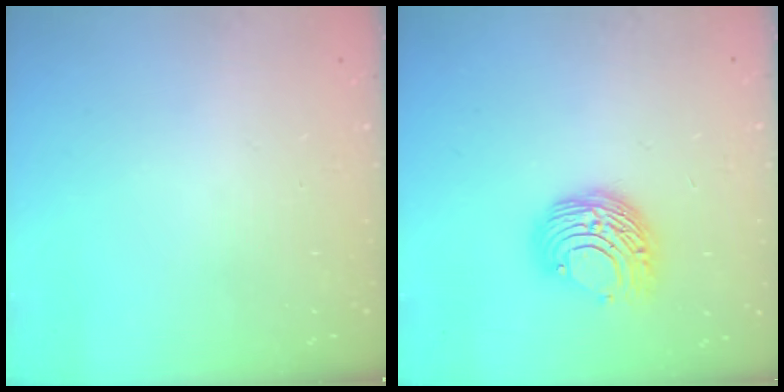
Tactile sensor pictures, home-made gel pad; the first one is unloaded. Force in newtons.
{"total": 9.1, "press": 9.1, "slide": 0.4}